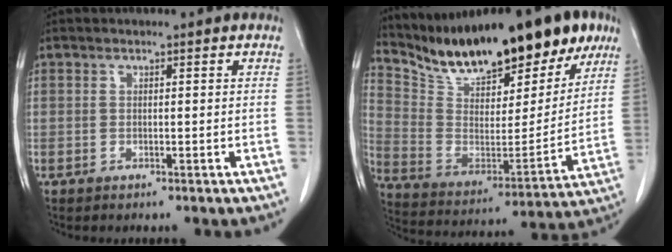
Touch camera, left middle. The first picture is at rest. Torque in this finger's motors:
{"motor_torque": [1.56, -0.58, 0.34, 0.15]}